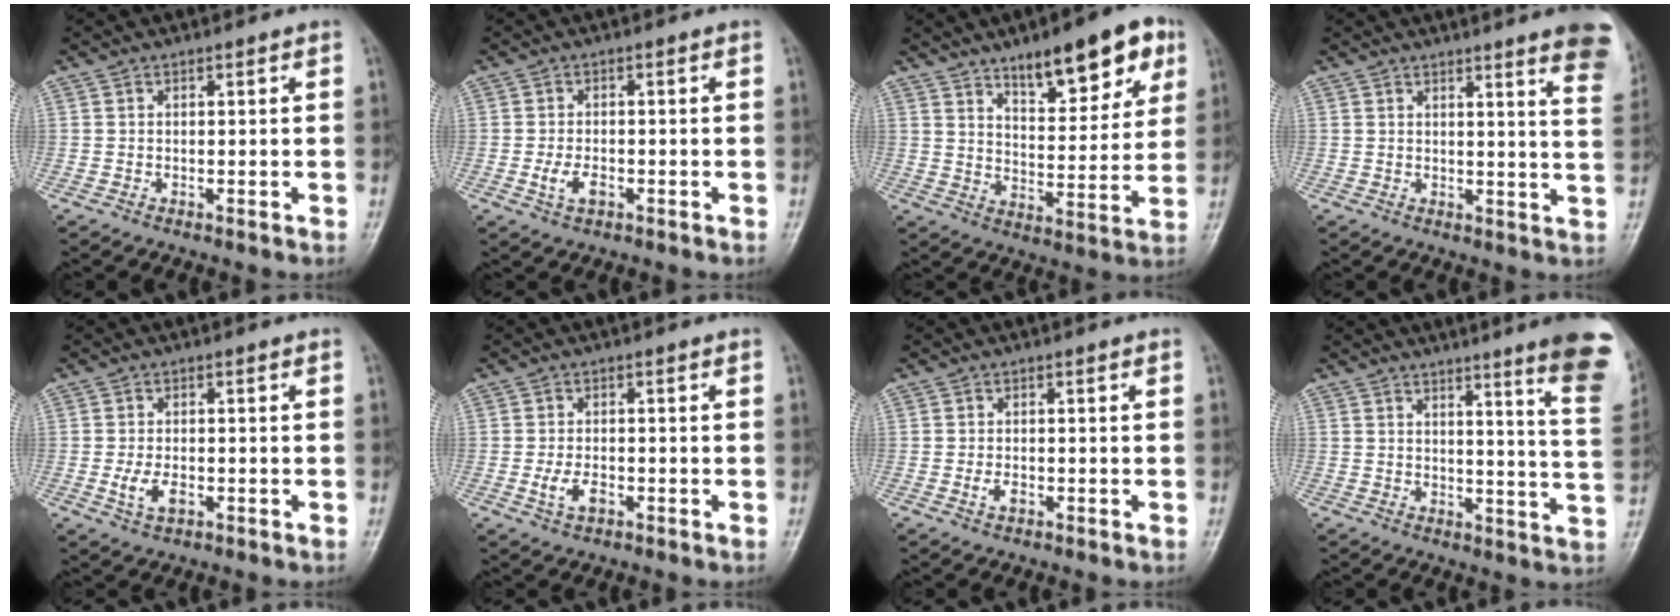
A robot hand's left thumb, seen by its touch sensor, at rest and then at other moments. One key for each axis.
{"total": 3.6, "fx": -1.3, "fy": 2.0, "fz": 2.7, "tx": -0.055, "ty": 0.005, "tz": -0.021}
{"total": 16.2, "fx": 9.4, "fy": 5.9, "fz": 11.8, "tx": -0.125, "ty": -0.037, "tz": 0.141}
{"total": 11.5, "fx": 7.9, "fy": 1.1, "fz": 8.2, "tx": -0.077, "ty": -0.035, "tz": 0.071}
{"total": 4.2, "fx": -1.2, "fy": 2.3, "fz": 3.3, "tx": -0.065, "ty": 0.001, "tz": -0.020}
{"total": 3.8, "fx": -1.4, "fy": 2.1, "fz": 2.9, "tx": -0.058, "ty": 0.006, "tz": -0.023}
{"total": 2.0, "fx": -0.8, "fy": 1.1, "fz": 1.4, "tx": -0.028, "ty": 0.005, "tz": -0.014}
{"total": 14.7, "fx": 9.4, "fy": 0.9, "fz": 11.3, "tx": -0.120, "ty": -0.058, "tz": 0.100}